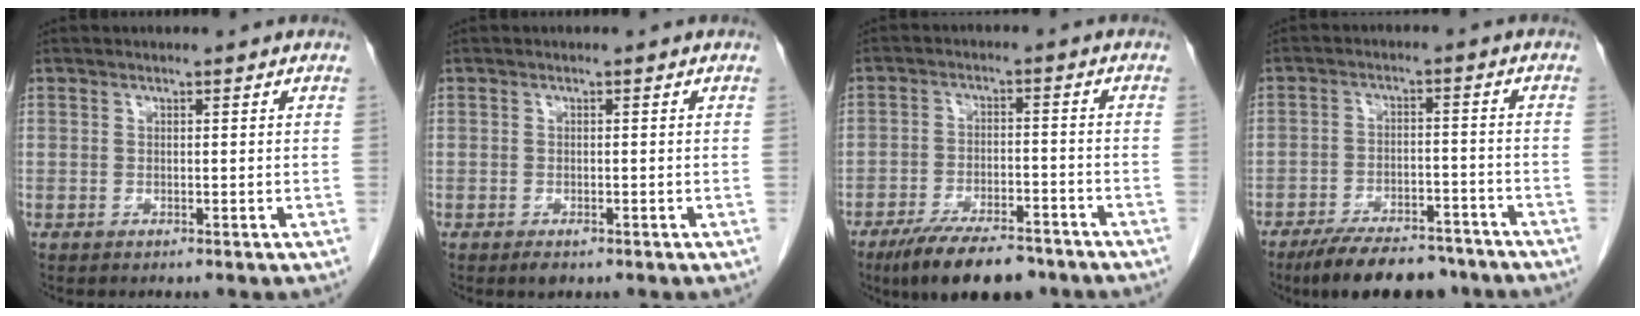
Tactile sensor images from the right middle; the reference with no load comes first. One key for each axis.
{"total": 1.4, "fx": -0.8, "fy": 0.6, "fz": 1.0, "tx": -0.013, "ty": -0.001, "tz": -0.008}
{"total": 11.8, "fx": -9.1, "fy": 3.7, "fz": 6.6, "tx": -0.100, "ty": -0.010, "tz": -0.148}
{"total": 12.6, "fx": -10.4, "fy": 4.2, "fz": 5.7, "tx": -0.075, "ty": 0.004, "tz": -0.159}